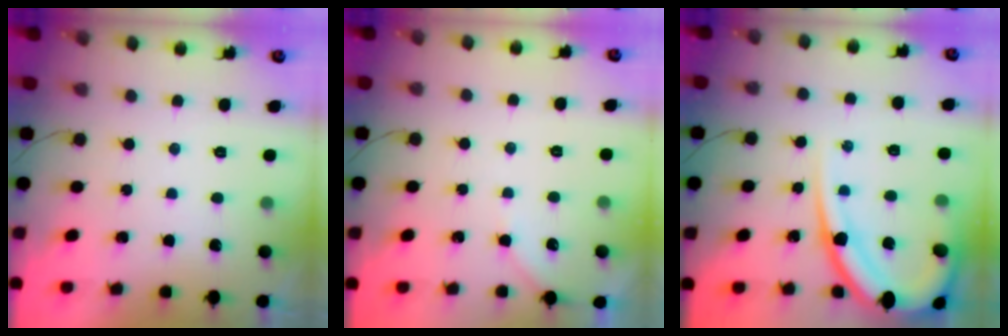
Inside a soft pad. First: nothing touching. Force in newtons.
{"total": 2.7, "press": 2.6, "slide": 0.5}
{"total": 15.9, "press": 15.8, "slide": 1.8}